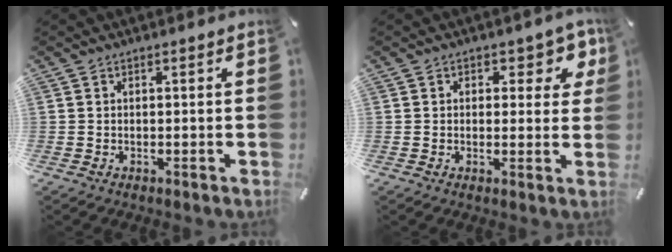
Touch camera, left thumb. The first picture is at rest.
{"total": 5.8, "force": [2.5, 3.6, 3.8], "torque": [-0.034, -0.009, 0.037]}